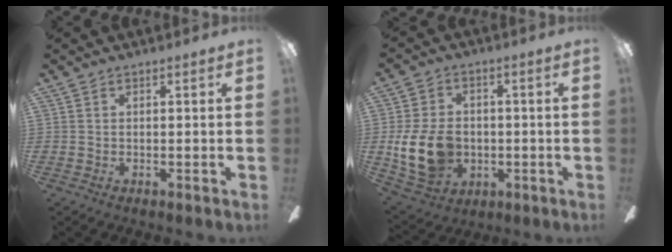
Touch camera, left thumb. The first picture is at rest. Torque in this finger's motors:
{"motor_torque": [0.61, 2.94, 1.49, -0.12, 0.14]}